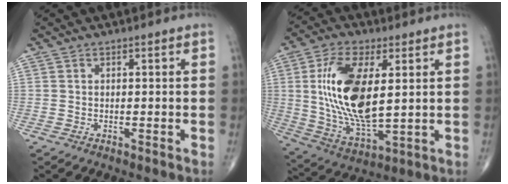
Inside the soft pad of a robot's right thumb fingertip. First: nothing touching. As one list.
[{"total": 17.8, "force": [3.0, 7.9, 15.7], "torque": [-0.302, -0.019, 0.064]}]